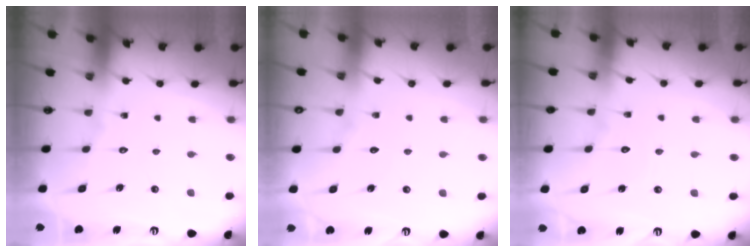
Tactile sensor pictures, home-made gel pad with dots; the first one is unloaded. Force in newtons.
{"total": 2.7, "press": 2.6, "slide": 0.5}
{"total": 4.0, "press": 4.0, "slide": 0.3}